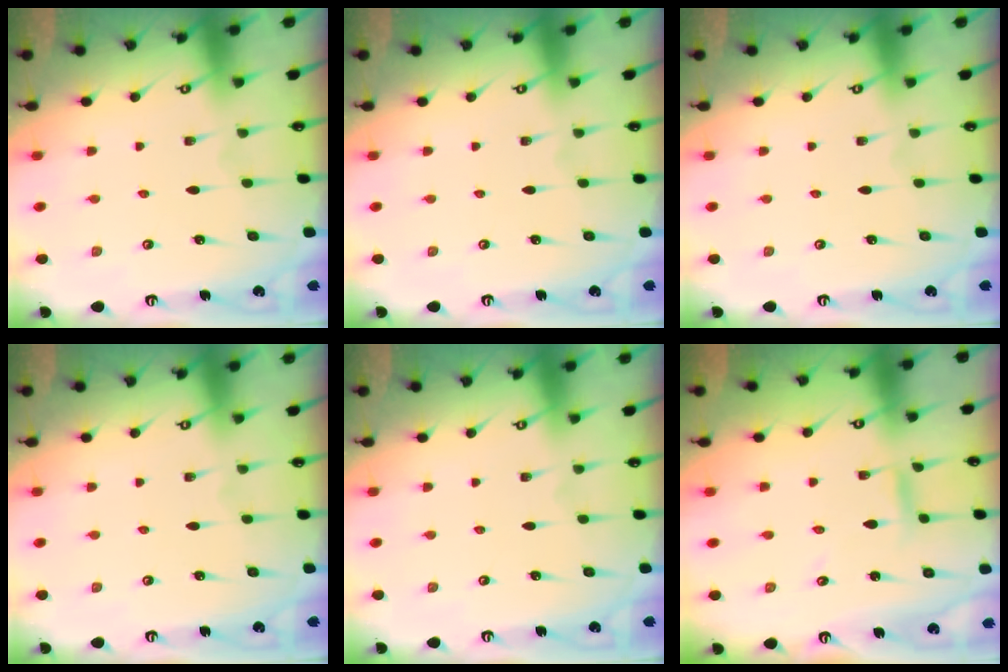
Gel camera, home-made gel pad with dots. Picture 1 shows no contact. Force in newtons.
{"total": 0.0}
{"total": 0.0}
{"total": 0.0}
{"total": 0.0}
{"total": 2.9, "press": 2.9, "slide": 0.1}